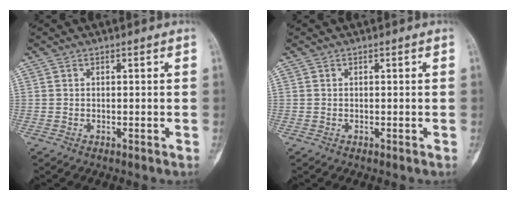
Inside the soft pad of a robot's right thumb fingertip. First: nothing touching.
{"total": 0.0}